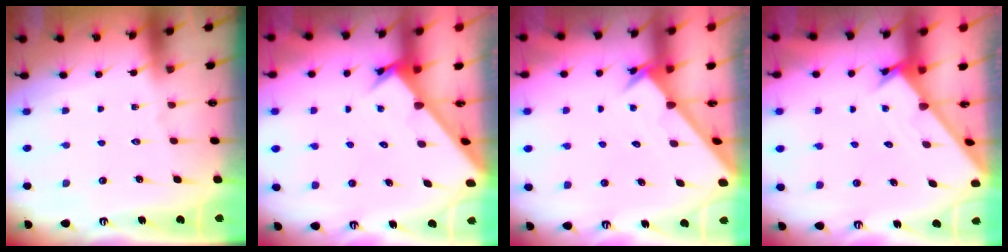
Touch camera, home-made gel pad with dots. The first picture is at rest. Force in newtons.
{"total": 2.6, "press": 2.6, "slide": 0.3}
{"total": 2.5, "press": 2.5, "slide": 0.2}
{"total": 1.6, "press": 1.6, "slide": 0.1}